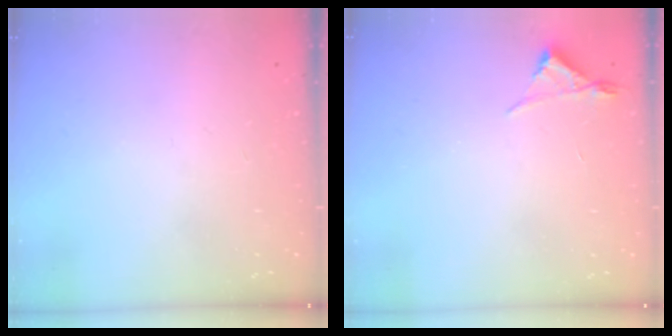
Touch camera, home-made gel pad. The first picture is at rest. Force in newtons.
{"total": 4.2, "press": 4.1, "slide": 0.5}